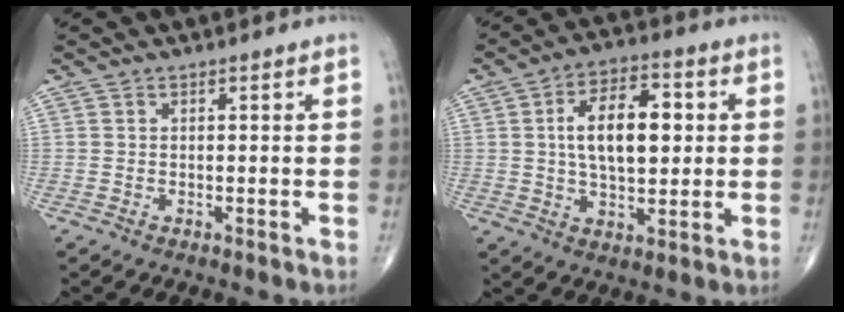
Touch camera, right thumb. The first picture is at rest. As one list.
[{"total": 13.4, "force": [1.9, 7.0, 11.3], "torque": [-0.169, 0.007, 0.028]}]